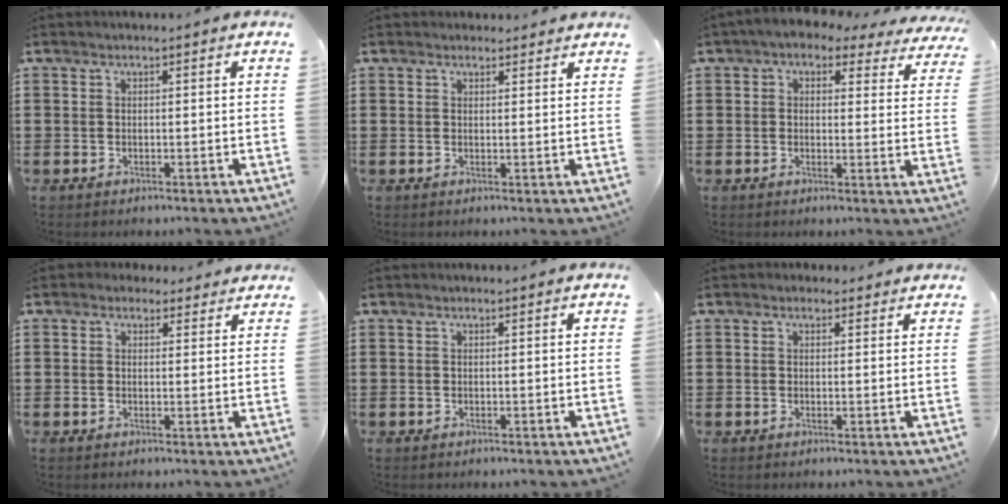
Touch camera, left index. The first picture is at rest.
{"total": 1.5, "force": [1.4, 0.6, 0.1], "torque": [-0.006, 0.005, 0.028]}
{"total": 2.9, "force": [2.1, 1.3, 1.4], "torque": [-0.039, -0.009, 0.034]}
{"total": 2.1, "force": [1.6, 1.3, 0.3], "torque": [-0.006, 0.003, 0.028]}
{"total": 0.0}
{"total": 1.2, "force": [0.9, 0.8, 0.2], "torque": [-0.007, 0.007, 0.016]}